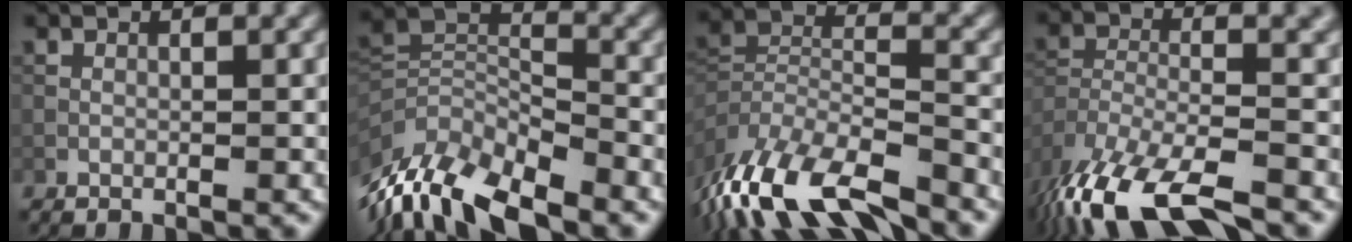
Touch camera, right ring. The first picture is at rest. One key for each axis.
{"total": 11.4, "fx": -8.1, "fy": 4.6, "fz": 6.6, "tx": -0.132, "ty": -0.011, "tz": -0.156}
{"total": 13.6, "fx": -10.0, "fy": 4.3, "fz": 8.1, "tx": -0.180, "ty": -0.005, "tz": -0.166}
{"total": 14.2, "fx": -10.2, "fy": 4.7, "fz": 8.8, "tx": -0.200, "ty": -0.040, "tz": -0.154}